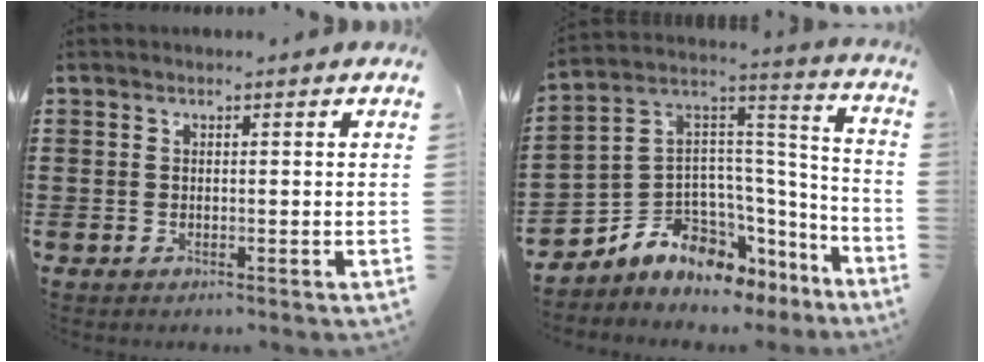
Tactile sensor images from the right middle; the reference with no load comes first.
{"total": 6.9, "force": [-5.6, 4.0, 0.7], "torque": [-0.048, -0.018, -0.112]}